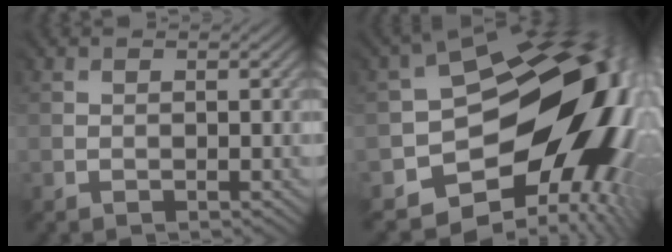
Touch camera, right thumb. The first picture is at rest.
{"total": 15.7, "force": [-4.2, 11.2, 10.2], "torque": [-0.112, -0.020, -0.065]}